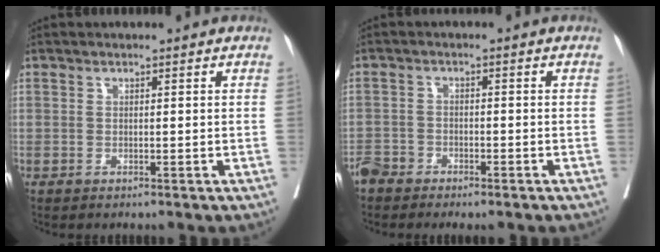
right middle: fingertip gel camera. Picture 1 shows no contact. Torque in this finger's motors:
{"motor_torque": [0.91, -0.91, 0.37, 0.07]}